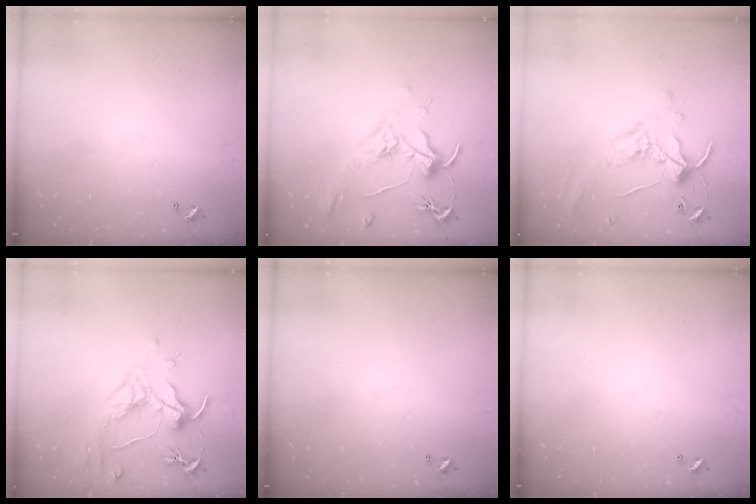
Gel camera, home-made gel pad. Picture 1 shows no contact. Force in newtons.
{"total": 2.0, "press": 1.7, "slide": 0.9}
{"total": 0.9, "press": 0.1, "slide": 0.9}
{"total": 1.7, "press": 1.5, "slide": 0.9}
{"total": 0.0}
{"total": 0.0}